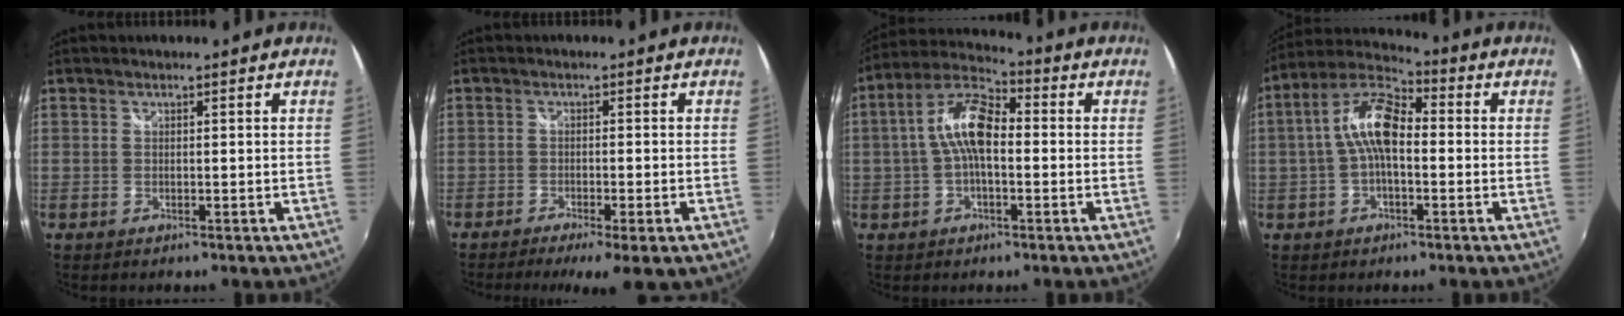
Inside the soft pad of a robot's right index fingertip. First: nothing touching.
{"total": 7.7, "force": [-5.3, 0.9, 5.6], "torque": [-0.111, -0.029, -0.079]}
{"total": 10.3, "force": [-0.3, 4.5, 9.3], "torque": [-0.192, 0.024, -0.010]}
{"total": 10.5, "force": [-0.3, 4.7, 9.4], "torque": [-0.195, 0.026, -0.011]}